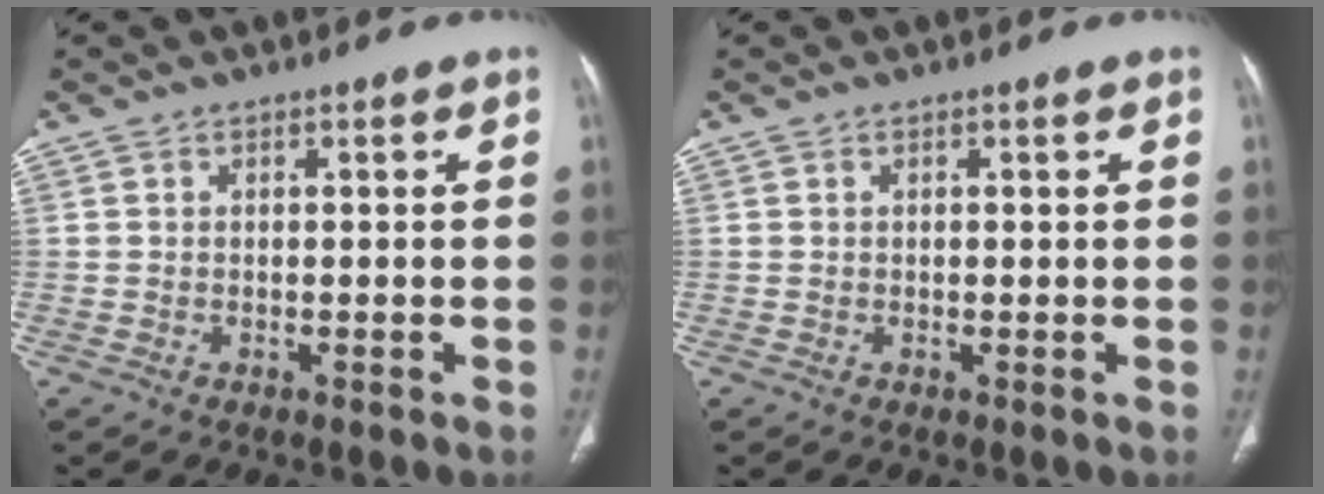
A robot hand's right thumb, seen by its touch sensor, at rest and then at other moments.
{"total": 0.0}